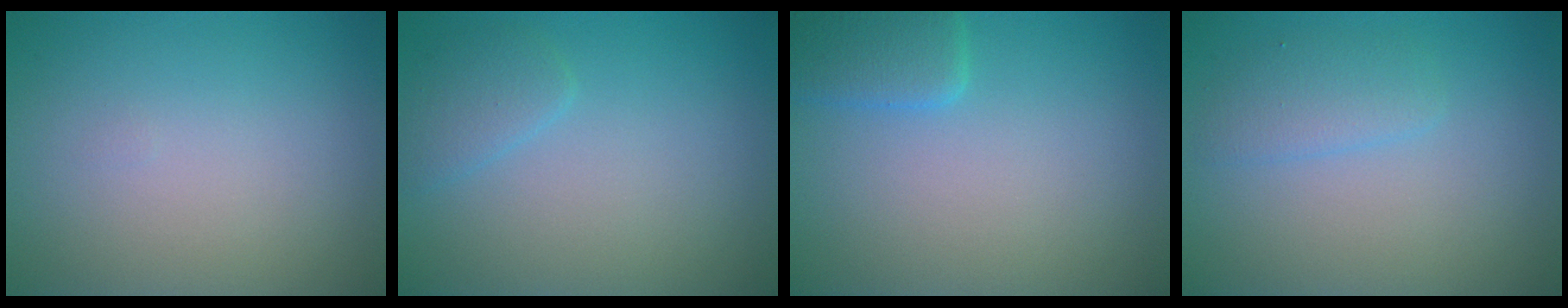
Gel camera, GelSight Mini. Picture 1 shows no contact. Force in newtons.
{"total": 1.6, "press": 1.6, "slide": 0.2}
{"total": 2.6, "press": 2.6, "slide": 0.2}
{"total": 1.9, "press": 1.9, "slide": 0.1}